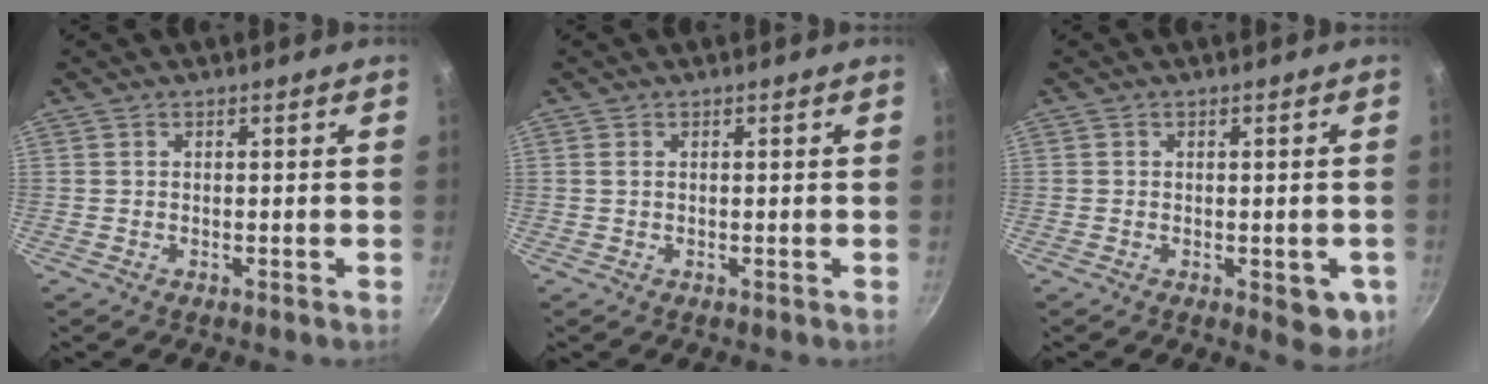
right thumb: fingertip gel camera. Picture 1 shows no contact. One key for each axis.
{"total": 0.6, "fx": 0.1, "fy": 0.3, "fz": 0.5, "tx": -0.010, "ty": 0.000, "tz": 0.002}
{"total": 6.0, "fx": -1.6, "fy": 3.0, "fz": 4.9, "tx": -0.041, "ty": 0.000, "tz": -0.018}